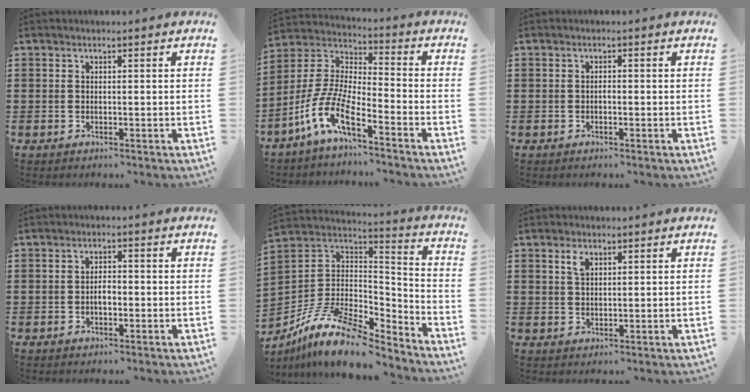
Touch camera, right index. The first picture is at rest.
{"total": 9.1, "force": [-6.6, 1.8, 5.9], "torque": [-0.162, -0.025, -0.142]}
{"total": 0.8, "force": [-0.4, 0.3, 0.6], "torque": [-0.014, -0.004, -0.006]}
{"total": 2.2, "force": [-0.6, 0.9, 1.9], "torque": [-0.036, 0.004, -0.012]}
{"total": 13.6, "force": [-9.7, 5.0, 8.1], "torque": [-0.168, 0.026, -0.182]}
{"total": 2.1, "force": [1.1, 1.1, 1.4], "torque": [-0.033, 0.005, 0.019]}